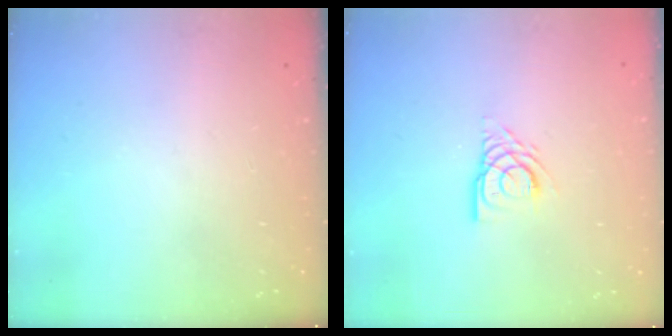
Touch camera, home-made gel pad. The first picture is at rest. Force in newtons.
{"total": 6.1, "press": 6.0, "slide": 0.5}